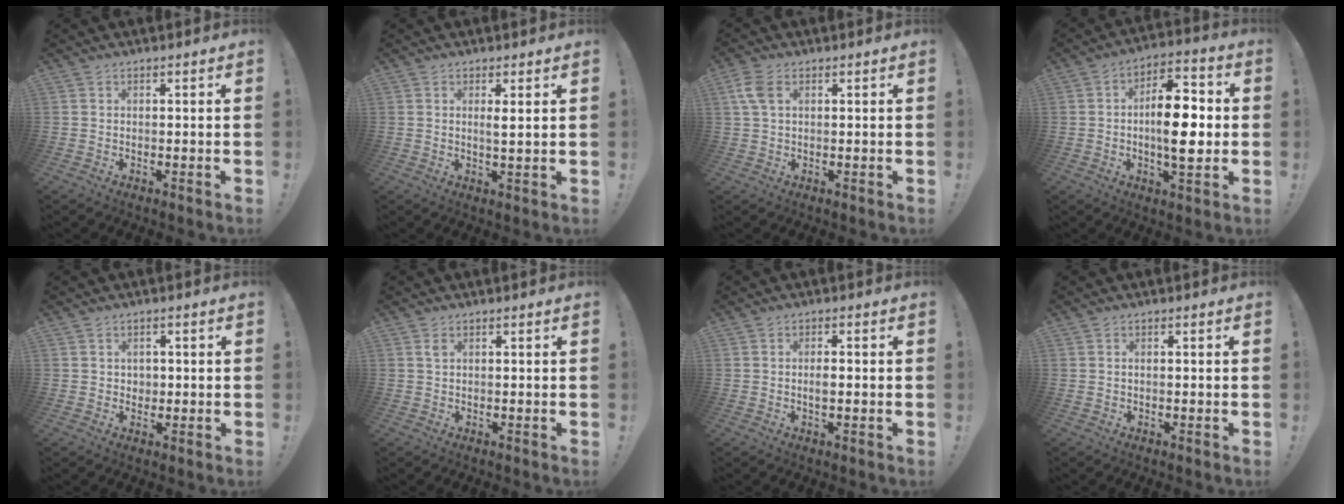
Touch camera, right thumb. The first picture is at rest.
{"total": 2.7, "force": [1.2, -0.1, 2.4], "torque": [-0.044, -0.009, 0.017]}
{"total": 5.2, "force": [1.6, 3.0, 3.9], "torque": [-0.092, 0.008, 0.033]}
{"total": 14.7, "force": [-1.0, 6.5, 13.1], "torque": [-0.189, 0.005, -0.024]}
{"total": 2.1, "force": [0.5, 2.0, 0.0], "torque": [0.005, -0.002, 0.007]}
{"total": 1.0, "force": [0.5, 0.5, 0.8], "torque": [-0.014, 0.000, 0.009]}
{"total": 2.4, "force": [-0.4, 0.7, 2.2], "torque": [-0.031, -0.002, -0.010]}
{"total": 0.0}